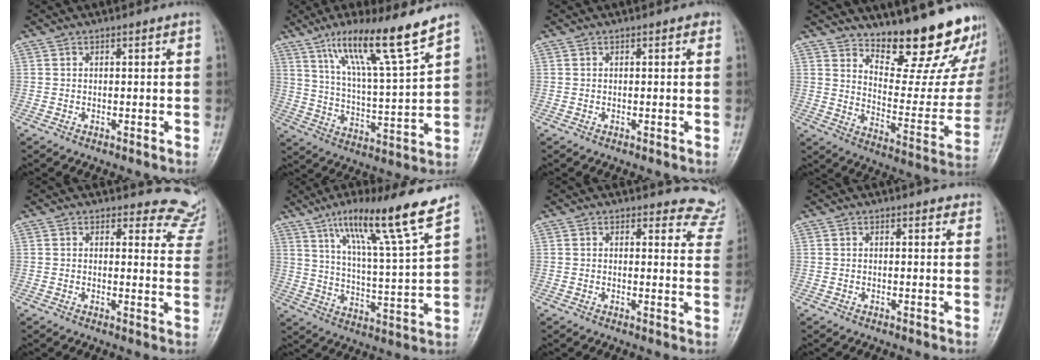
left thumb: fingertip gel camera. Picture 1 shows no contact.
{"total": 14.8, "force": [10.1, 0.6, 10.9], "torque": [-0.184, -0.053, 0.179]}
{"total": 0.6, "force": [0.2, 0.3, 0.4], "torque": [0.001, 0.001, -0.003]}
{"total": 21.3, "force": [17.1, 6.7, 10.7], "torque": [-0.104, -0.143, 0.232]}
{"total": 9.6, "force": [9.1, 3.0, -1.0], "torque": [0.070, -0.081, 0.060]}
{"total": 16.0, "force": [10.9, 0.2, 11.8], "torque": [-0.183, -0.057, 0.177]}
{"total": 8.1, "force": [7.6, 2.7, -0.8], "torque": [0.065, -0.057, 0.045]}
{"total": 1.9, "force": [1.6, 0.7, 0.6], "torque": [0.005, -0.004, 0.012]}